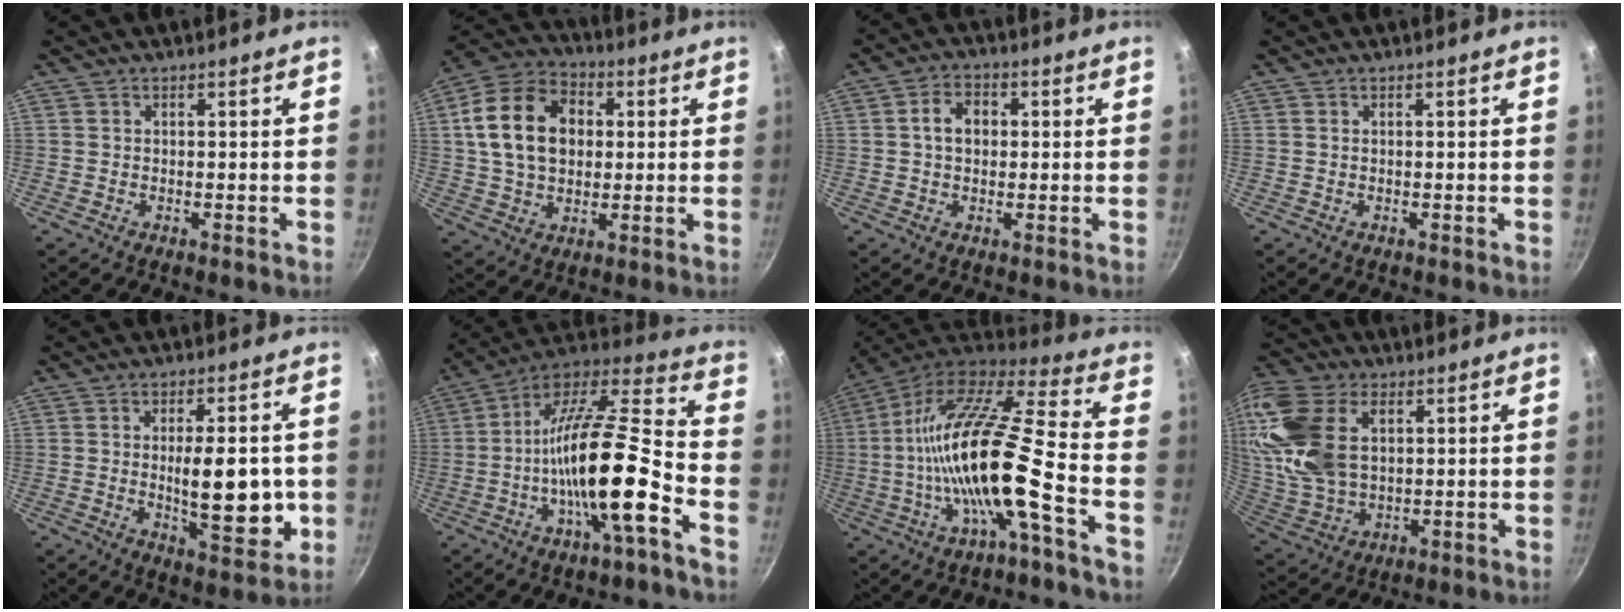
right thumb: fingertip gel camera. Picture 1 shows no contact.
{"total": 17.2, "force": [2.8, 12.6, 11.4], "torque": [-0.179, 0.019, 0.041]}
{"total": 5.5, "force": [0.6, 4.1, 3.6], "torque": [-0.042, 0.014, 0.003]}
{"total": 0.0}
{"total": 13.1, "force": [-0.9, 5.3, 11.9], "torque": [-0.148, -0.016, -0.006]}
{"total": 20.3, "force": [-6.6, 4.5, 18.7], "torque": [-0.312, 0.041, -0.128]}
{"total": 21.1, "force": [-5.8, 4.0, 19.9], "torque": [-0.350, 0.033, -0.119]}
{"total": 20.4, "force": [5.8, 12.9, 14.7], "torque": [-0.310, -0.014, 0.117]}